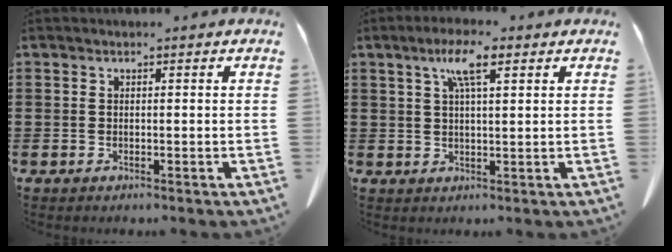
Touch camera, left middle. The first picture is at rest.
{"total": 5.9, "force": [3.1, 1.2, 4.8], "torque": [-0.094, 0.009, 0.049]}